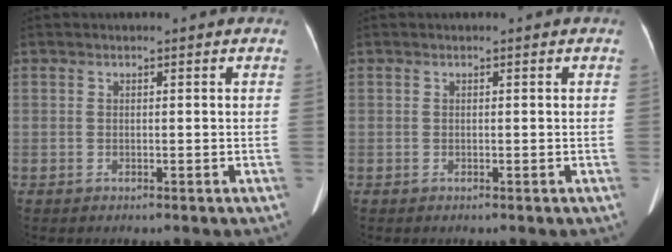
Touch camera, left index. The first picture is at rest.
{"total": 0.0}